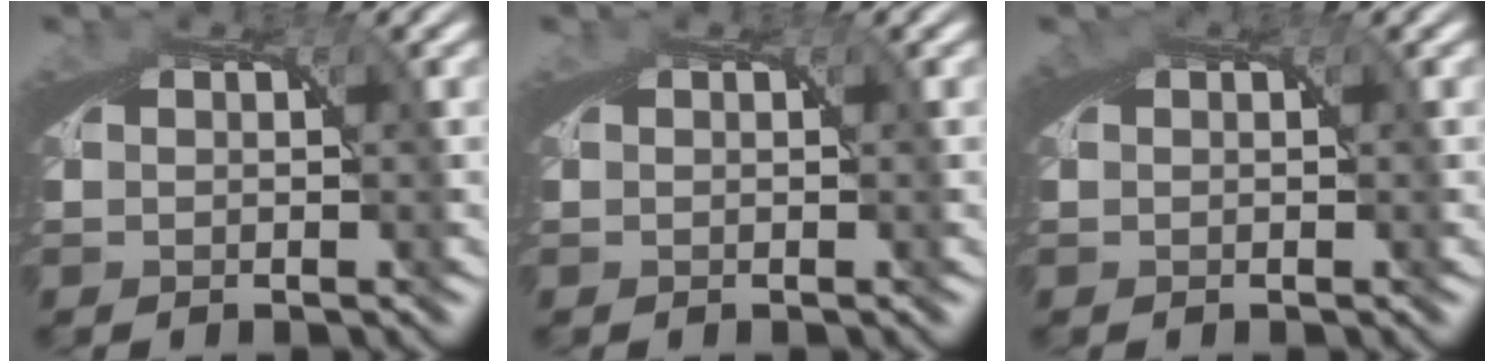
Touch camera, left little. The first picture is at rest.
{"total": 0.0}
{"total": 0.6, "force": [0.1, 0.4, 0.5], "torque": [-0.008, -0.002, 0.002]}